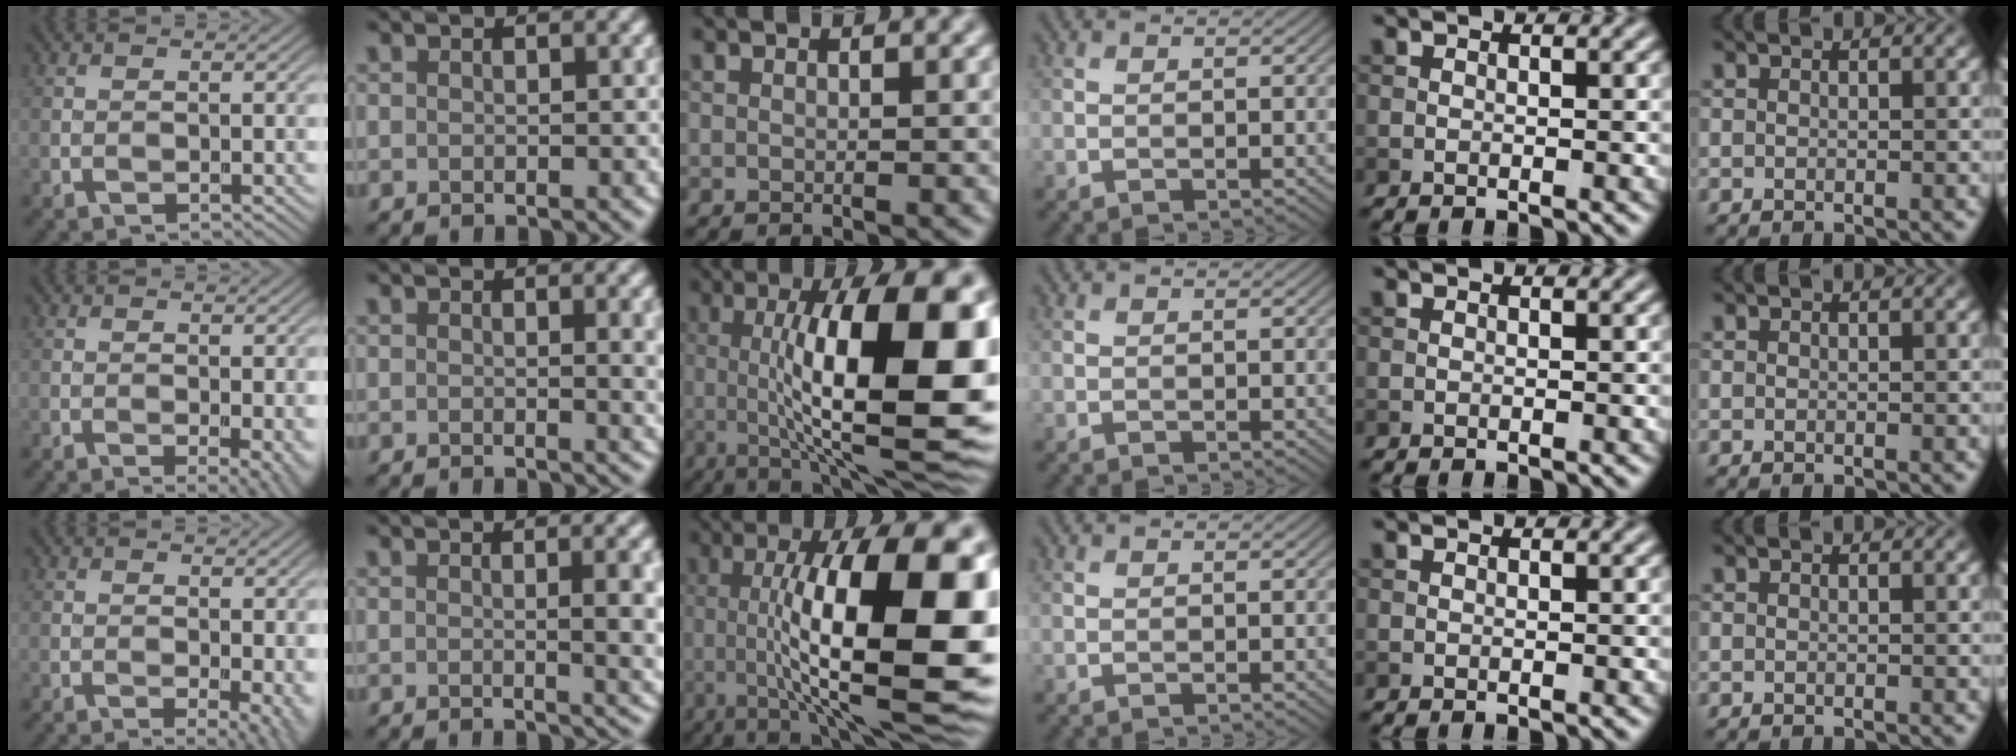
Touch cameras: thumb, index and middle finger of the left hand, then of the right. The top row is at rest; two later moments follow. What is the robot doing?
{"motion": "screw", "object": "dispenser bottle"}